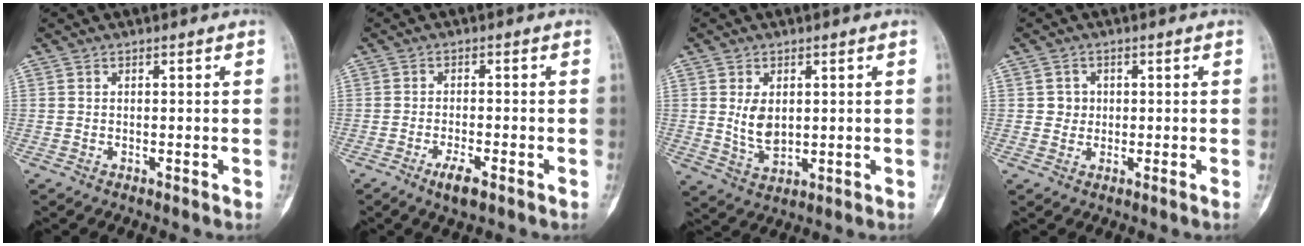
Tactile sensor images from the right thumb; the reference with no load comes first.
{"total": 4.1, "force": [-2.3, 1.0, 3.2], "torque": [-0.064, 0.004, -0.041]}
{"total": 5.7, "force": [1.0, 3.7, 4.2], "torque": [-0.063, -0.014, 0.030]}
{"total": 2.1, "force": [0.2, 2.0, 0.6], "torque": [0.002, 0.005, -0.001]}